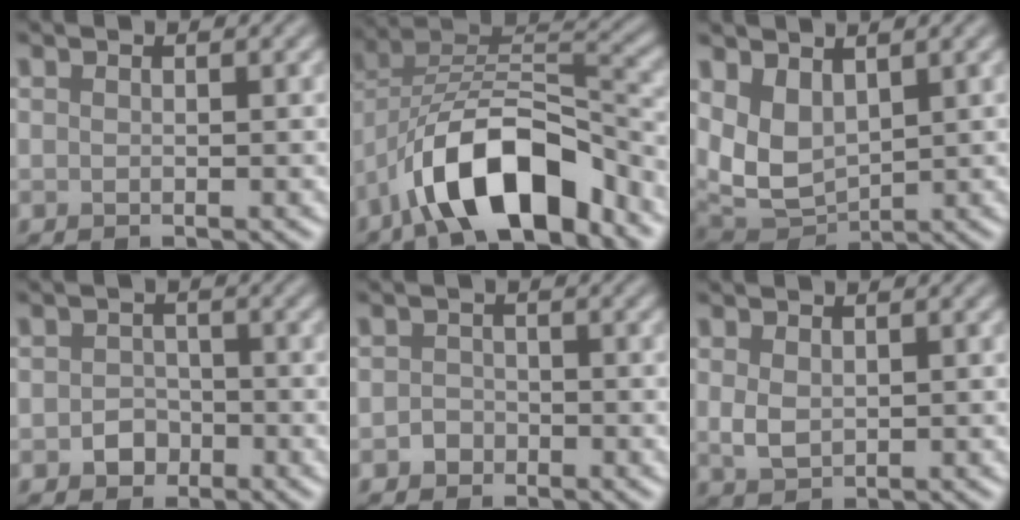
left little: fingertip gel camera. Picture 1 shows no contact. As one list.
[{"total": 10.7, "force": [-6.5, 4.1, 7.5], "torque": [-0.121, 0.015, -0.121]}, {"total": 5.1, "force": [1.6, 3.3, 3.5], "torque": [-0.084, -0.015, 0.038]}, {"total": 2.1, "force": [-0.9, 1.7, 0.8], "torque": [-0.007, 0.000, -0.020]}, {"total": 1.4, "force": [-0.8, 1.2, 0.3], "torque": [0.004, 0.003, -0.016]}, {"total": 1.9, "force": [0.4, 1.3, 1.3], "torque": [-0.031, -0.002, 0.012]}]